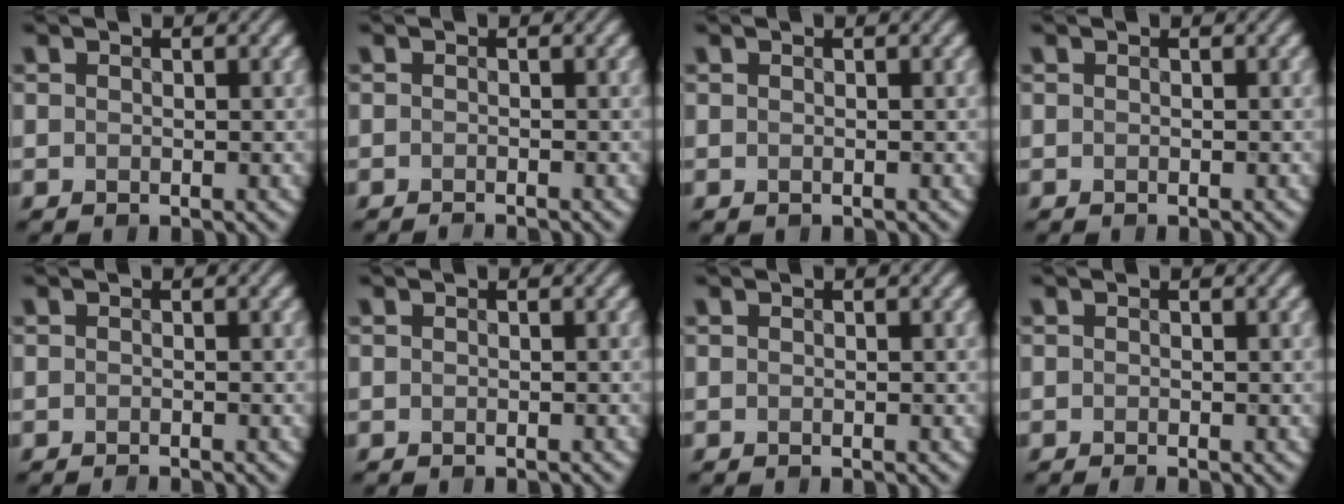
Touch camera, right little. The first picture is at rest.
{"total": 0.9, "force": [-0.9, -0.1, 0.2], "torque": [-0.003, -0.001, -0.017]}
{"total": 0.0}
{"total": 0.0}
{"total": 0.8, "force": [-0.8, -0.1, 0.1], "torque": [-0.003, -0.002, -0.015]}
{"total": 0.6, "force": [-0.6, 0.0, 0.0], "torque": [-0.001, -0.002, -0.009]}
{"total": 0.0}
{"total": 0.6, "force": [-0.5, -0.1, 0.2], "torque": [-0.004, -0.001, -0.010]}